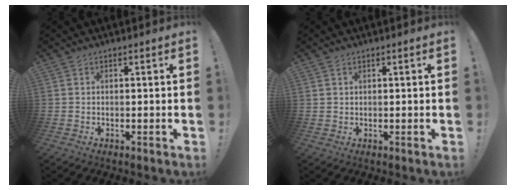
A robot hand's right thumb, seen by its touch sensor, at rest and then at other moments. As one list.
[{"total": 0.8, "force": [0.5, 0.5, 0.3], "torque": [-0.013, 0.002, 0.012]}]